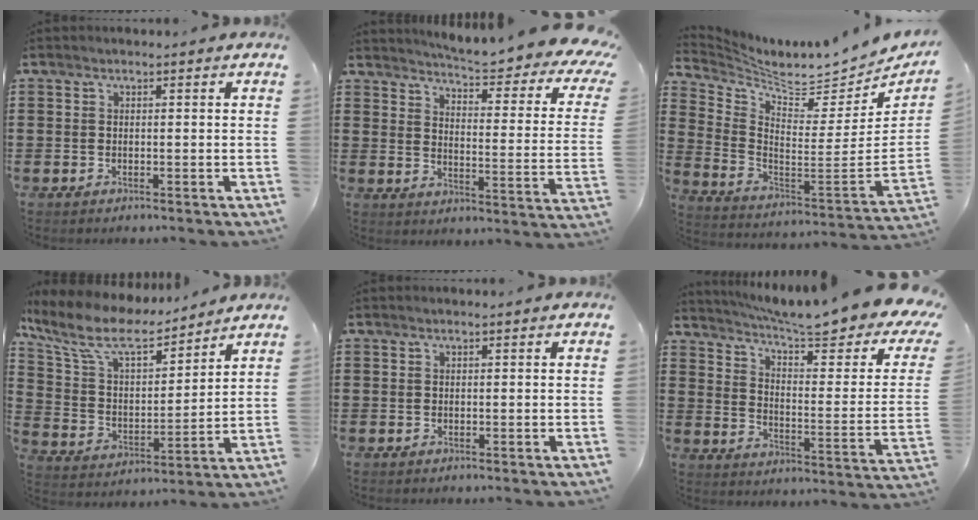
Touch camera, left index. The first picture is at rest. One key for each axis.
{"total": 5.1, "fx": 4.4, "fy": -0.1, "fz": 2.6, "tx": -0.058, "ty": -0.046, "tz": 0.066}
{"total": 6.0, "fx": 5.7, "fy": 1.0, "fz": 1.4, "tx": -0.059, "ty": -0.066, "tz": 0.094}
{"total": 9.6, "fx": 7.6, "fy": 3.0, "fz": 5.1, "tx": -0.132, "ty": -0.036, "tz": 0.130}
{"total": 0.0}
{"total": 7.9, "fx": 6.5, "fy": 1.0, "fz": 4.5, "tx": -0.091, "ty": -0.057, "tz": 0.104}